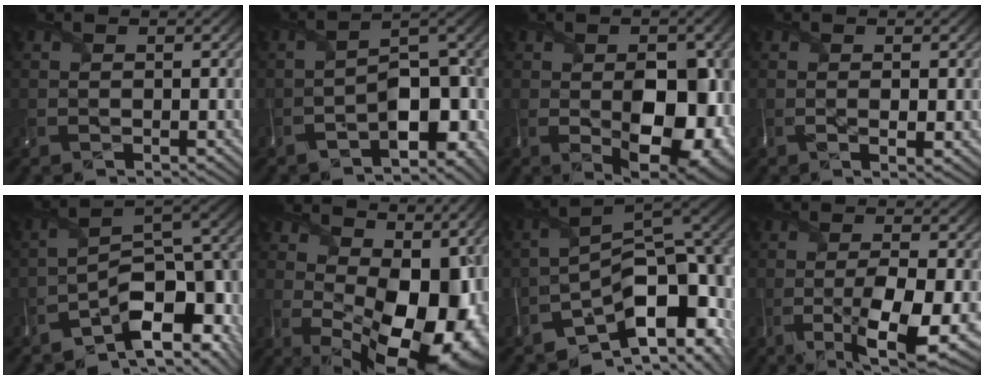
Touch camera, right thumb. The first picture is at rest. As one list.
[{"total": 11.1, "force": [-5.1, 4.9, 8.6], "torque": [-0.124, -0.012, -0.083]}, {"total": 12.6, "force": [-1.6, 7.4, 10.1], "torque": [-0.136, -0.033, 0.000]}, {"total": 2.0, "force": [-0.3, 0.7, 1.8], "torque": [-0.036, -0.008, -0.003]}, {"total": 10.6, "force": [-4.8, 5.0, 7.9], "torque": [-0.112, -0.006, -0.089]}, {"total": 16.6, "force": [1.6, 9.9, 13.2], "torque": [-0.172, -0.021, 0.063]}, {"total": 11.9, "force": [-6.9, 5.5, 8.0], "torque": [-0.116, -0.007, -0.128]}, {"total": 8.7, "force": [-3.0, 2.4, 7.8], "torque": [-0.133, -0.012, -0.047]}]